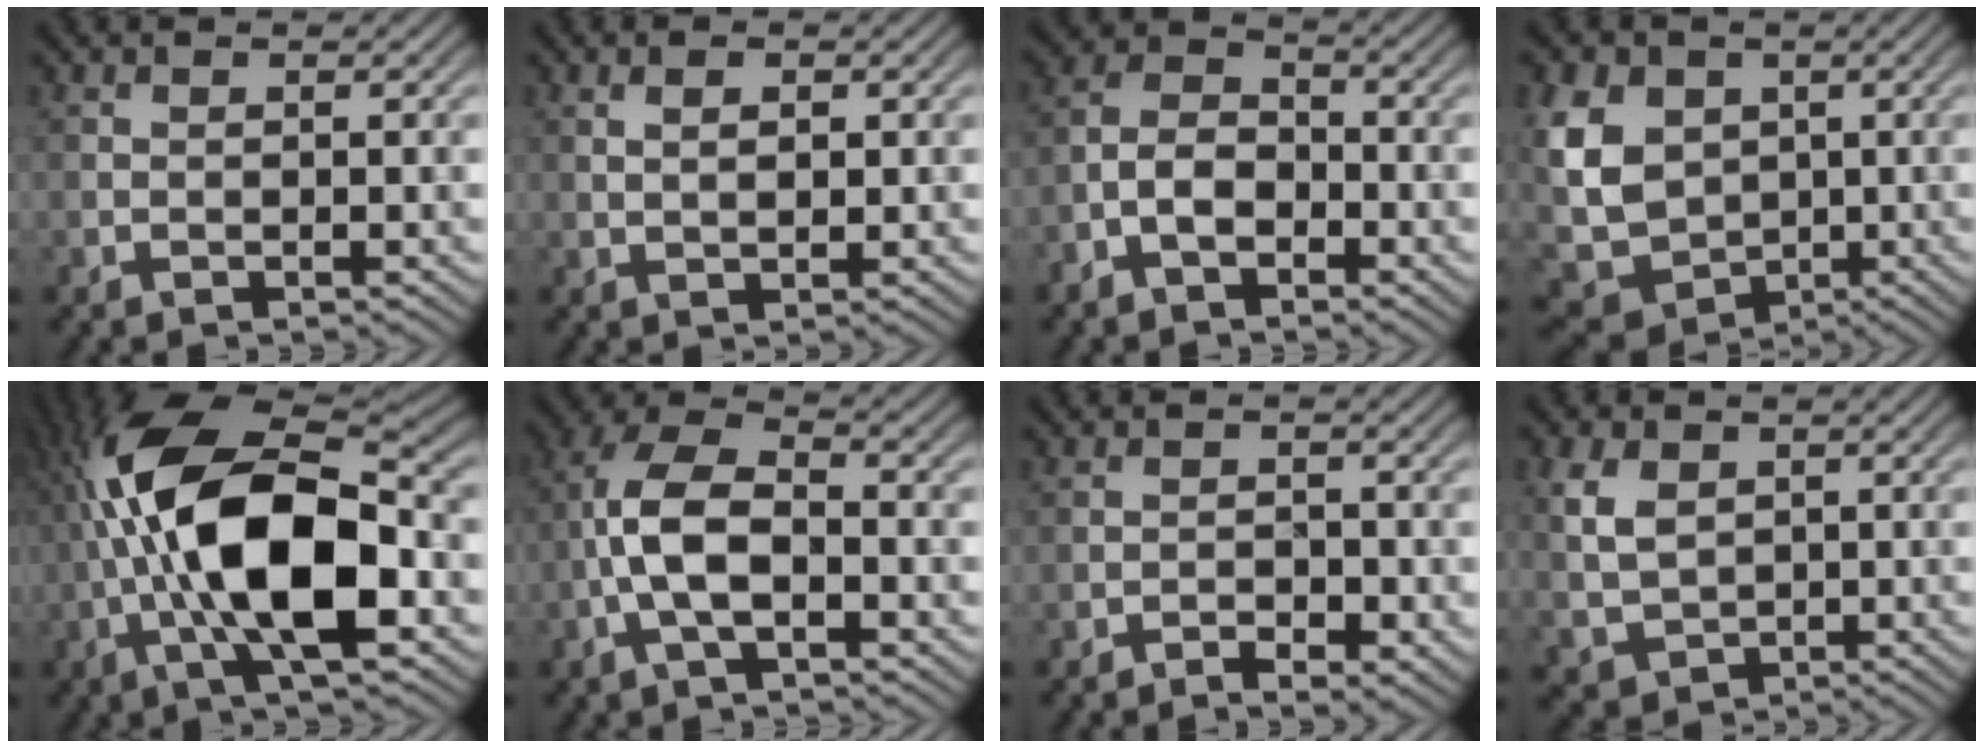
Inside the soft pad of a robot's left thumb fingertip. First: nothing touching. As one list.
[{"total": 2.1, "force": [0.6, 1.0, 1.7], "torque": [-0.021, -0.009, 0.014]}, {"total": 4.7, "force": [-2.6, 2.7, 2.8], "torque": [-0.053, 0.007, -0.062]}, {"total": 11.2, "force": [1.0, 9.0, 6.5], "torque": [-0.176, -0.006, 0.013]}, {"total": 15.6, "force": [-2.1, 6.0, 14.3], "torque": [-0.262, 0.022, -0.049]}, {"total": 8.0, "force": [-2.0, 3.7, 6.8], "torque": [-0.145, 0.018, -0.050]}, {"total": 2.3, "force": [-1.4, 1.1, 1.5], "torque": [-0.020, 0.001, -0.025]}, {"total": 5.8, "force": [1.0, 4.4, 3.5], "torque": [-0.102, -0.002, 0.021]}]